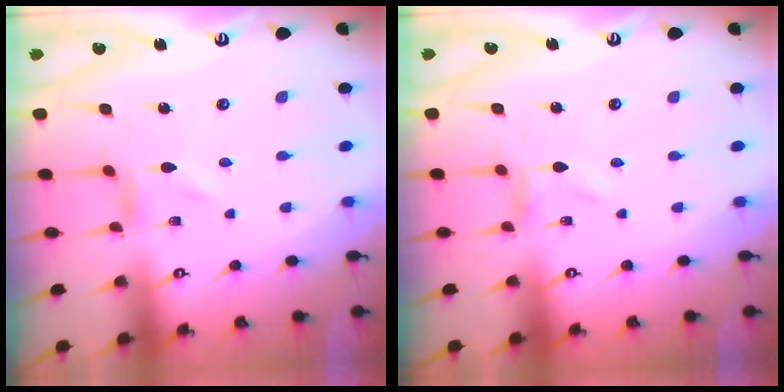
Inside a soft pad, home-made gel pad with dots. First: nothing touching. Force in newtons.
{"total": 0.0}